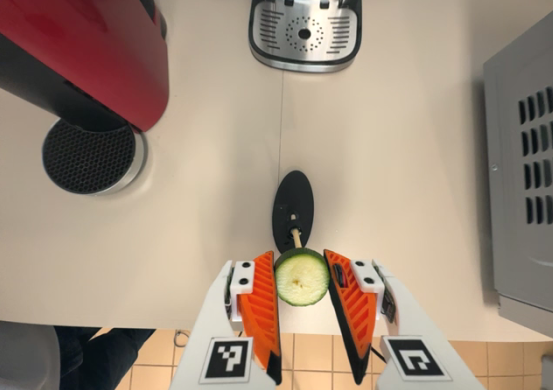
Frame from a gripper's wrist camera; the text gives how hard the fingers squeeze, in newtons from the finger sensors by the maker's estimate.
{"total": 8.4, "left": 8.2, "right": 8.5}